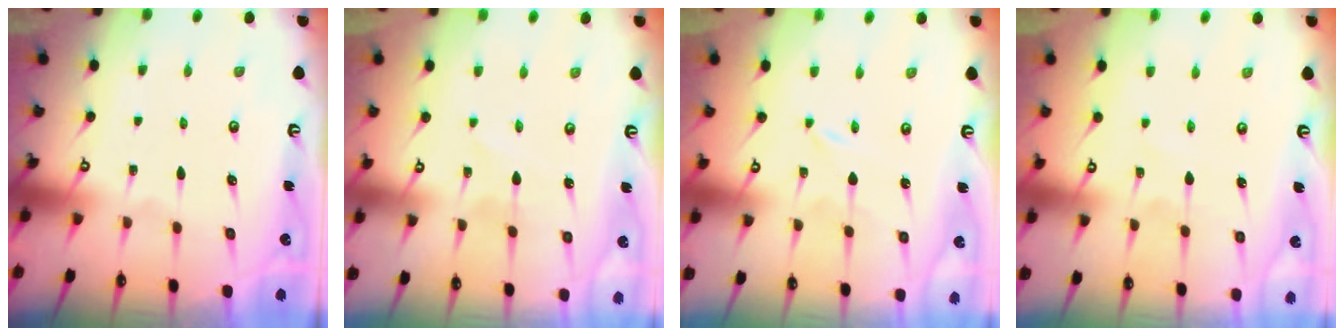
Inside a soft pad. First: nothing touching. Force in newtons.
{"total": 2.6, "press": 2.6, "slide": 0.3}
{"total": 0.0}
{"total": 2.1, "press": 2.0, "slide": 0.3}